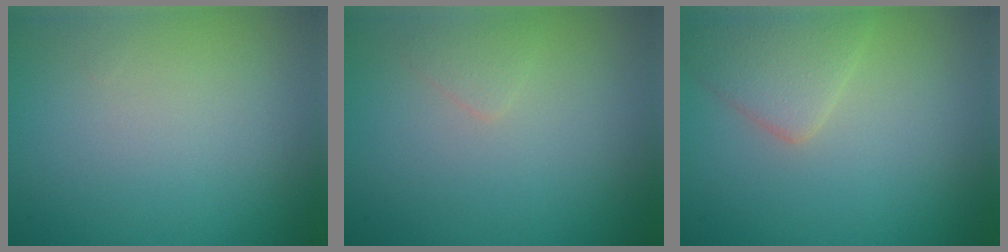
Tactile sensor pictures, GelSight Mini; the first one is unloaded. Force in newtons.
{"total": 0.9, "press": 0.9, "slide": 0.1}
{"total": 3.1, "press": 3.1, "slide": 0.1}